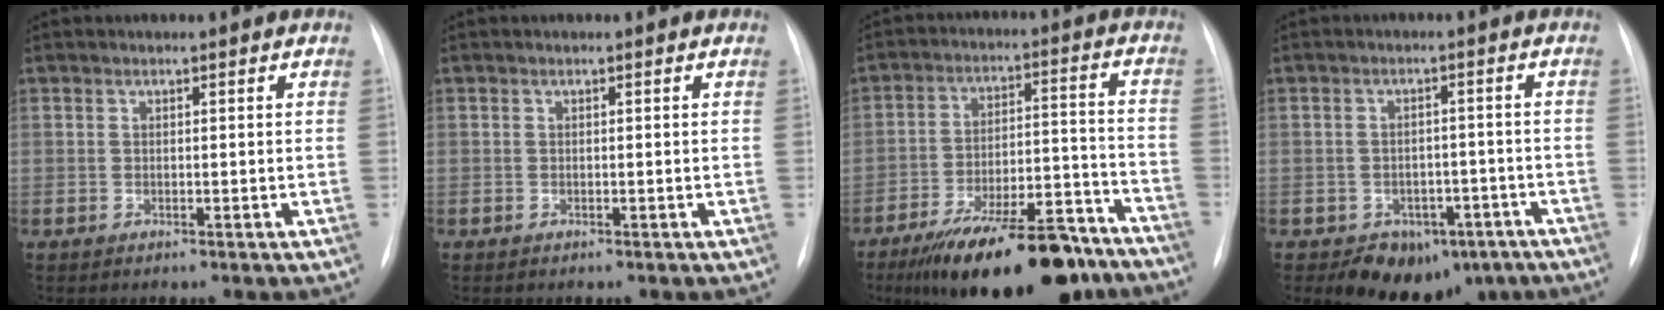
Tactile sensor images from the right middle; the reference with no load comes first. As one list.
[{"total": 0.0}, {"total": 21.2, "force": [-16.5, 5.7, 12.0], "torque": [-0.147, 0.020, -0.255]}, {"total": 8.9, "force": [-5.8, 5.7, 3.7], "torque": [-0.035, 0.021, -0.074]}]